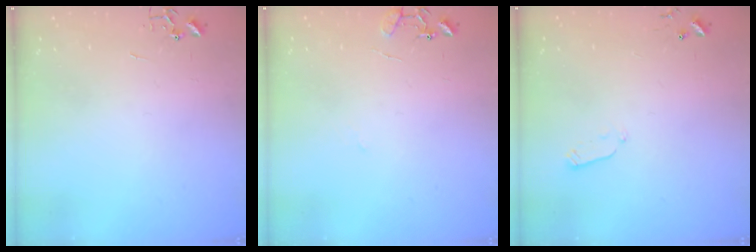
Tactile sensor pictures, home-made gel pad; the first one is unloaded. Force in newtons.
{"total": 8.7, "press": 8.7, "slide": 0.8}
{"total": 4.0, "press": 3.9, "slide": 1.0}